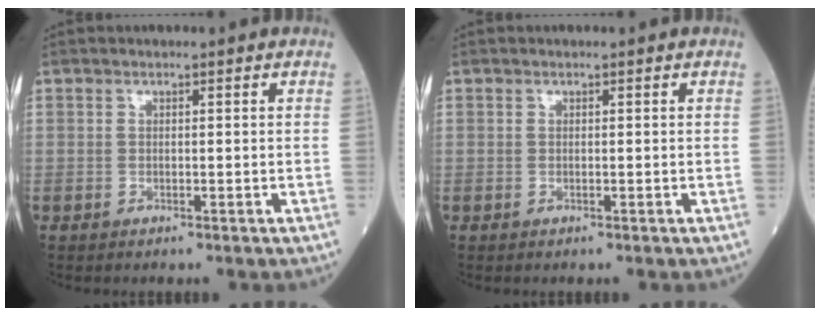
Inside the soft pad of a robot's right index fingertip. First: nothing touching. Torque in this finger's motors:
{"motor_torque": [0.00, 0.00, 0.00, 0.00]}